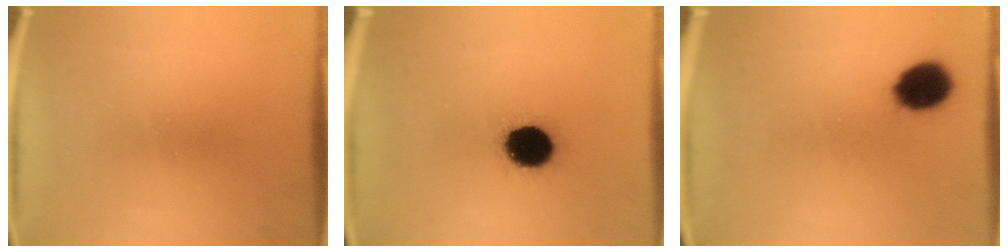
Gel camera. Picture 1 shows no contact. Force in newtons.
{"total": 13.3}
{"total": 9.1}